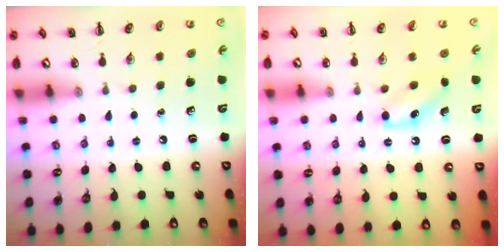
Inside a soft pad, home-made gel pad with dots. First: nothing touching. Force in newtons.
{"total": 6.5, "press": 6.3, "slide": 1.8}